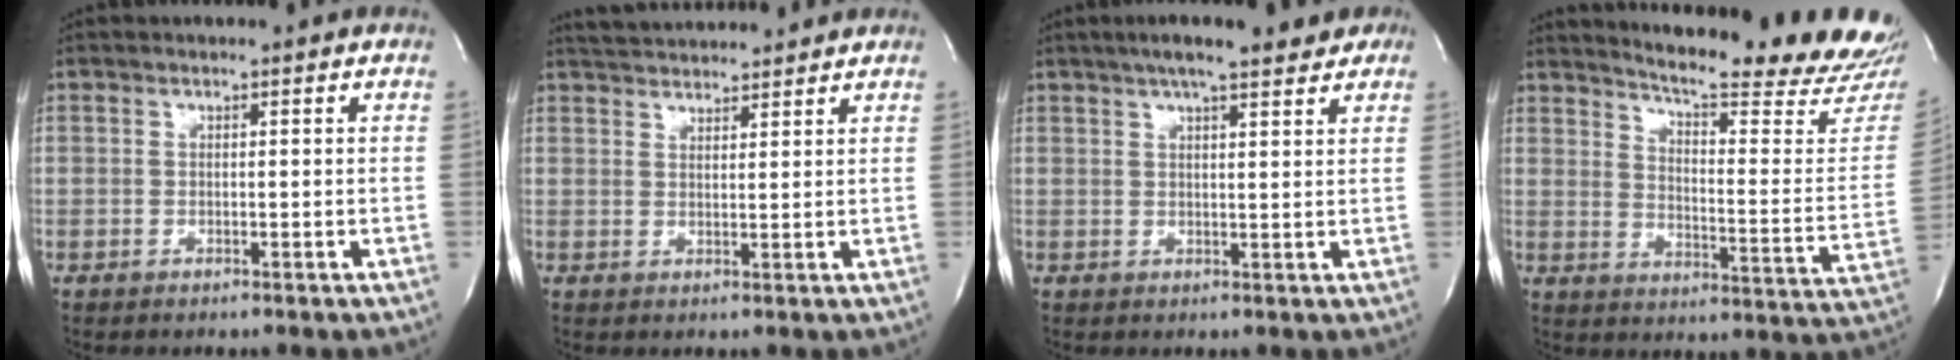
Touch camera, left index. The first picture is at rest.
{"total": 8.6, "force": [8.2, 1.3, 2.2], "torque": [-0.043, 0.028, 0.124]}
{"total": 9.6, "force": [7.4, 2.0, 5.7], "torque": [-0.082, 0.023, 0.096]}
{"total": 23.9, "force": [22.2, 0.6, 8.8], "torque": [-0.133, -0.122, 0.270]}